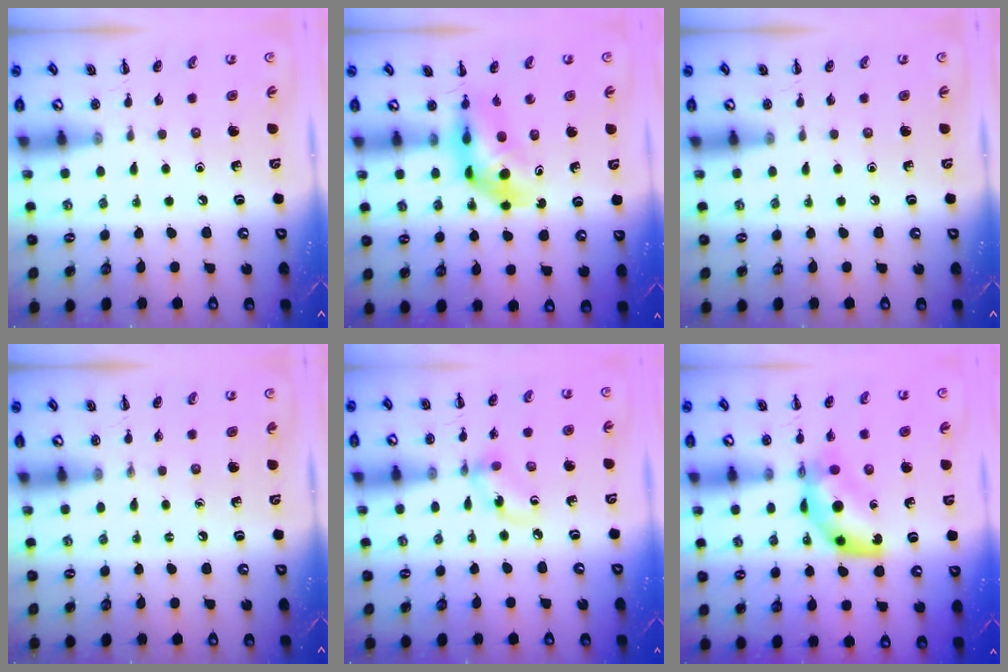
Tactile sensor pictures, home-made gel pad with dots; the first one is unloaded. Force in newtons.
{"total": 5.4, "press": 5.3, "slide": 0.8}
{"total": 0.0}
{"total": 0.0}
{"total": 4.9, "press": 4.9, "slide": 0.5}
{"total": 8.0, "press": 7.9, "slide": 1.2}